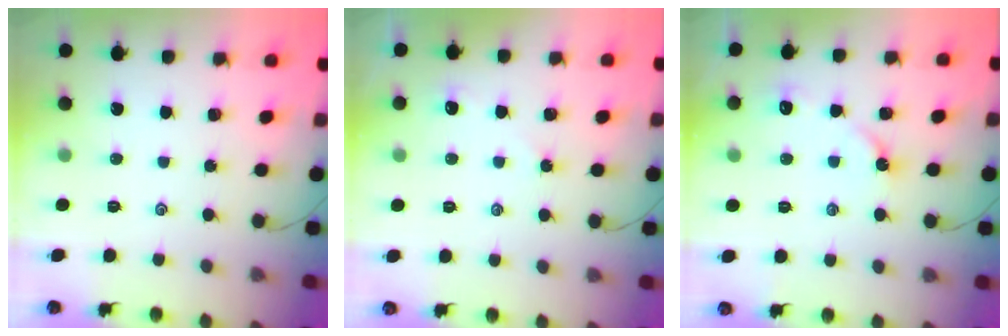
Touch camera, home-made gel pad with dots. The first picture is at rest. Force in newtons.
{"total": 2.3, "press": 2.3, "slide": 0.3}
{"total": 4.2, "press": 4.2, "slide": 0.6}